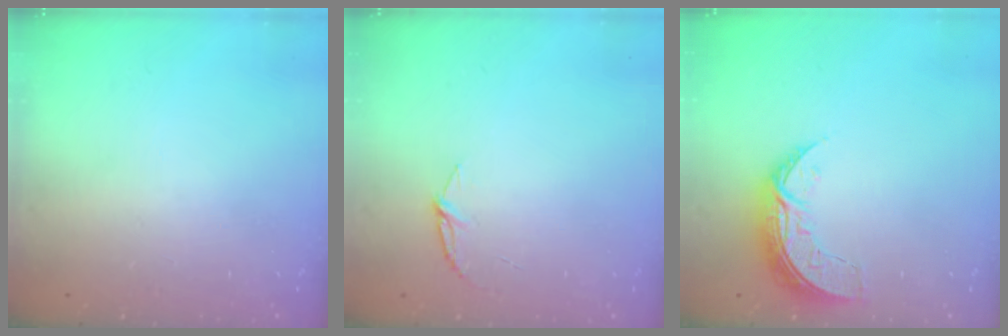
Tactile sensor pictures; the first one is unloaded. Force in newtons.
{"total": 4.8, "press": 4.8, "slide": 0.5}
{"total": 8.1, "press": 8.0, "slide": 0.8}